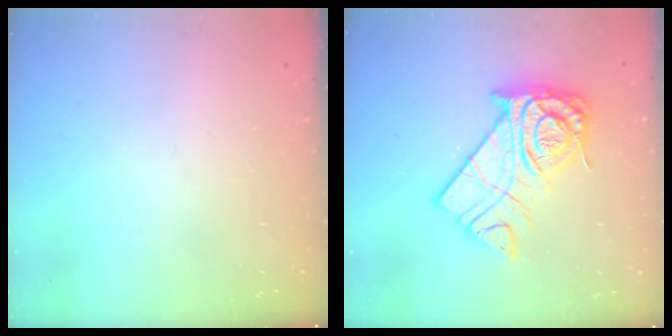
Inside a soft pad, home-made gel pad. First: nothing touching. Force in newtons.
{"total": 18.2, "press": 18.1, "slide": 1.6}